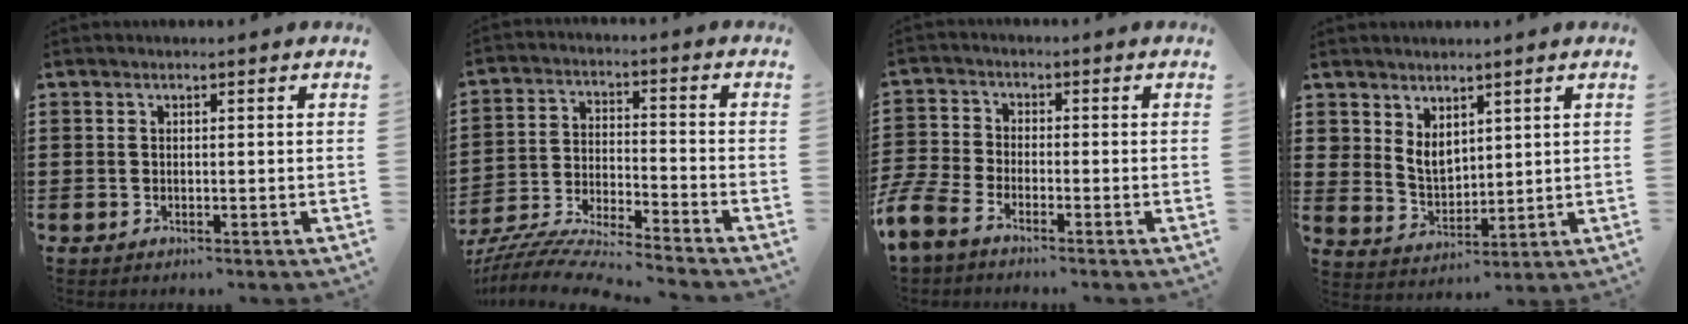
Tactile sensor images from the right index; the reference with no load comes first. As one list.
[{"total": 7.3, "force": [-7.1, 0.0, 2.0], "torque": [-0.050, -0.006, -0.143]}, {"total": 4.5, "force": [-3.9, 1.2, 2.0], "torque": [-0.077, -0.010, -0.088]}, {"total": 4.7, "force": [3.0, 3.0, 1.9], "torque": [-0.050, 0.003, 0.057]}]